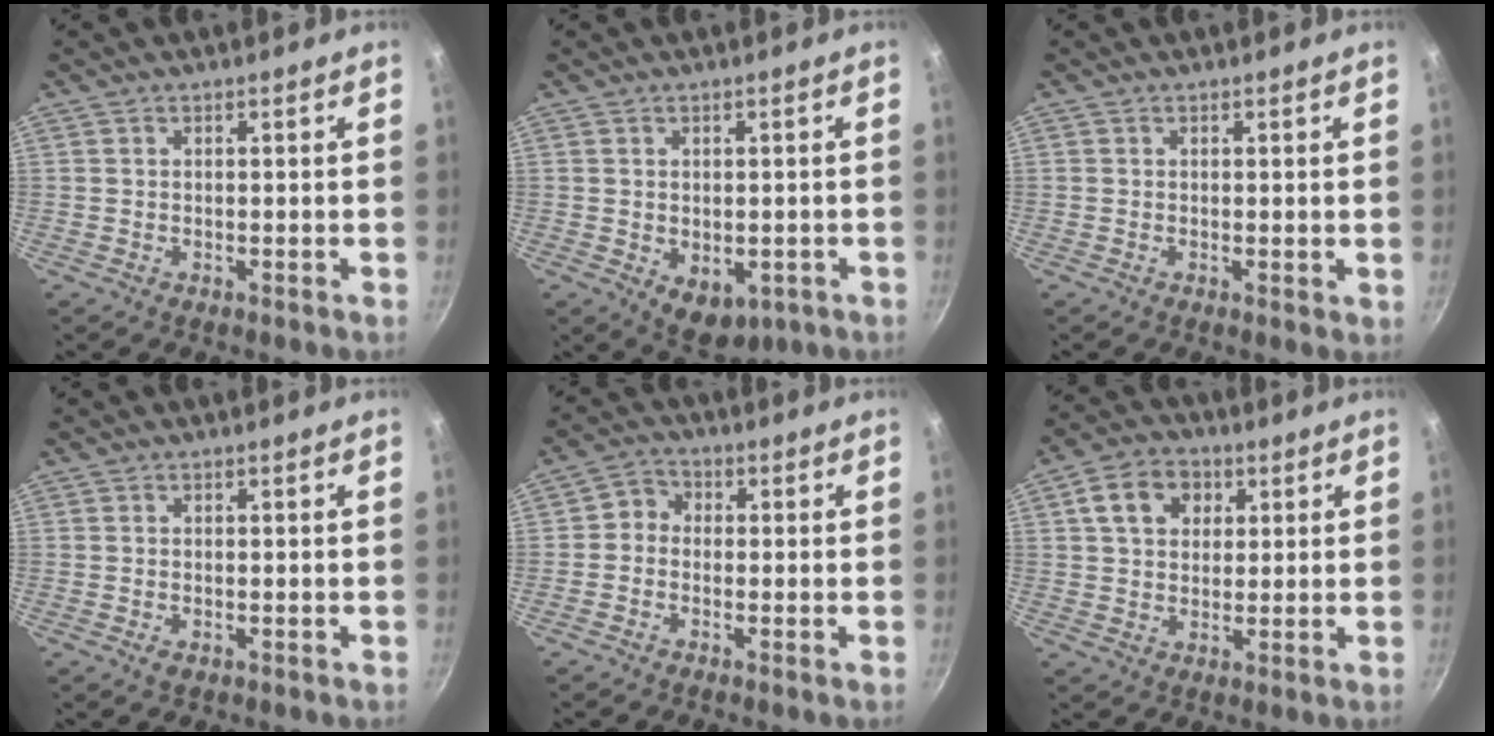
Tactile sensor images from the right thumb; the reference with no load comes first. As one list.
[{"total": 6.8, "force": [-1.4, 4.6, 4.8], "torque": [-0.048, -0.005, -0.003]}, {"total": 0.7, "force": [0.2, 0.4, 0.6], "torque": [-0.008, -0.004, 0.000]}, {"total": 1.1, "force": [-0.4, 0.7, 0.8], "torque": [-0.014, -0.001, -0.005]}, {"total": 3.2, "force": [-0.8, 2.8, 1.4], "torque": [-0.009, 0.016, -0.029]}, {"total": 8.7, "force": [2.8, 6.7, 4.7], "torque": [-0.059, 0.006, 0.038]}]